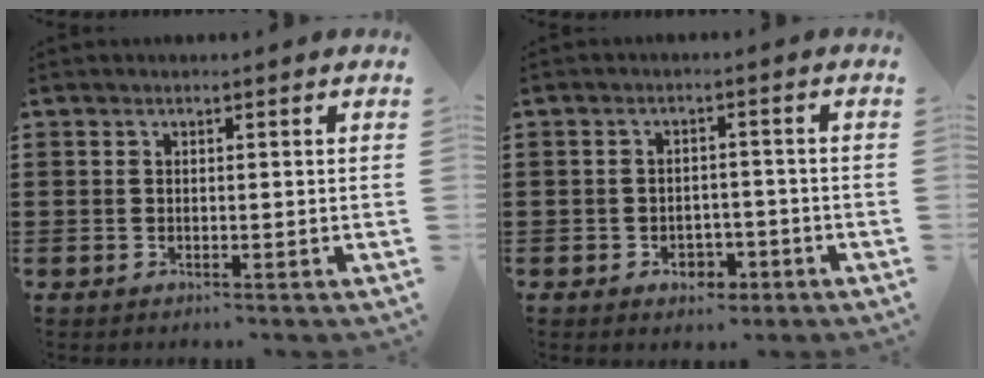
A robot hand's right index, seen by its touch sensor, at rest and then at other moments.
{"total": 2.8, "force": [-1.6, 1.9, 1.3], "torque": [-0.027, 0.003, -0.033]}